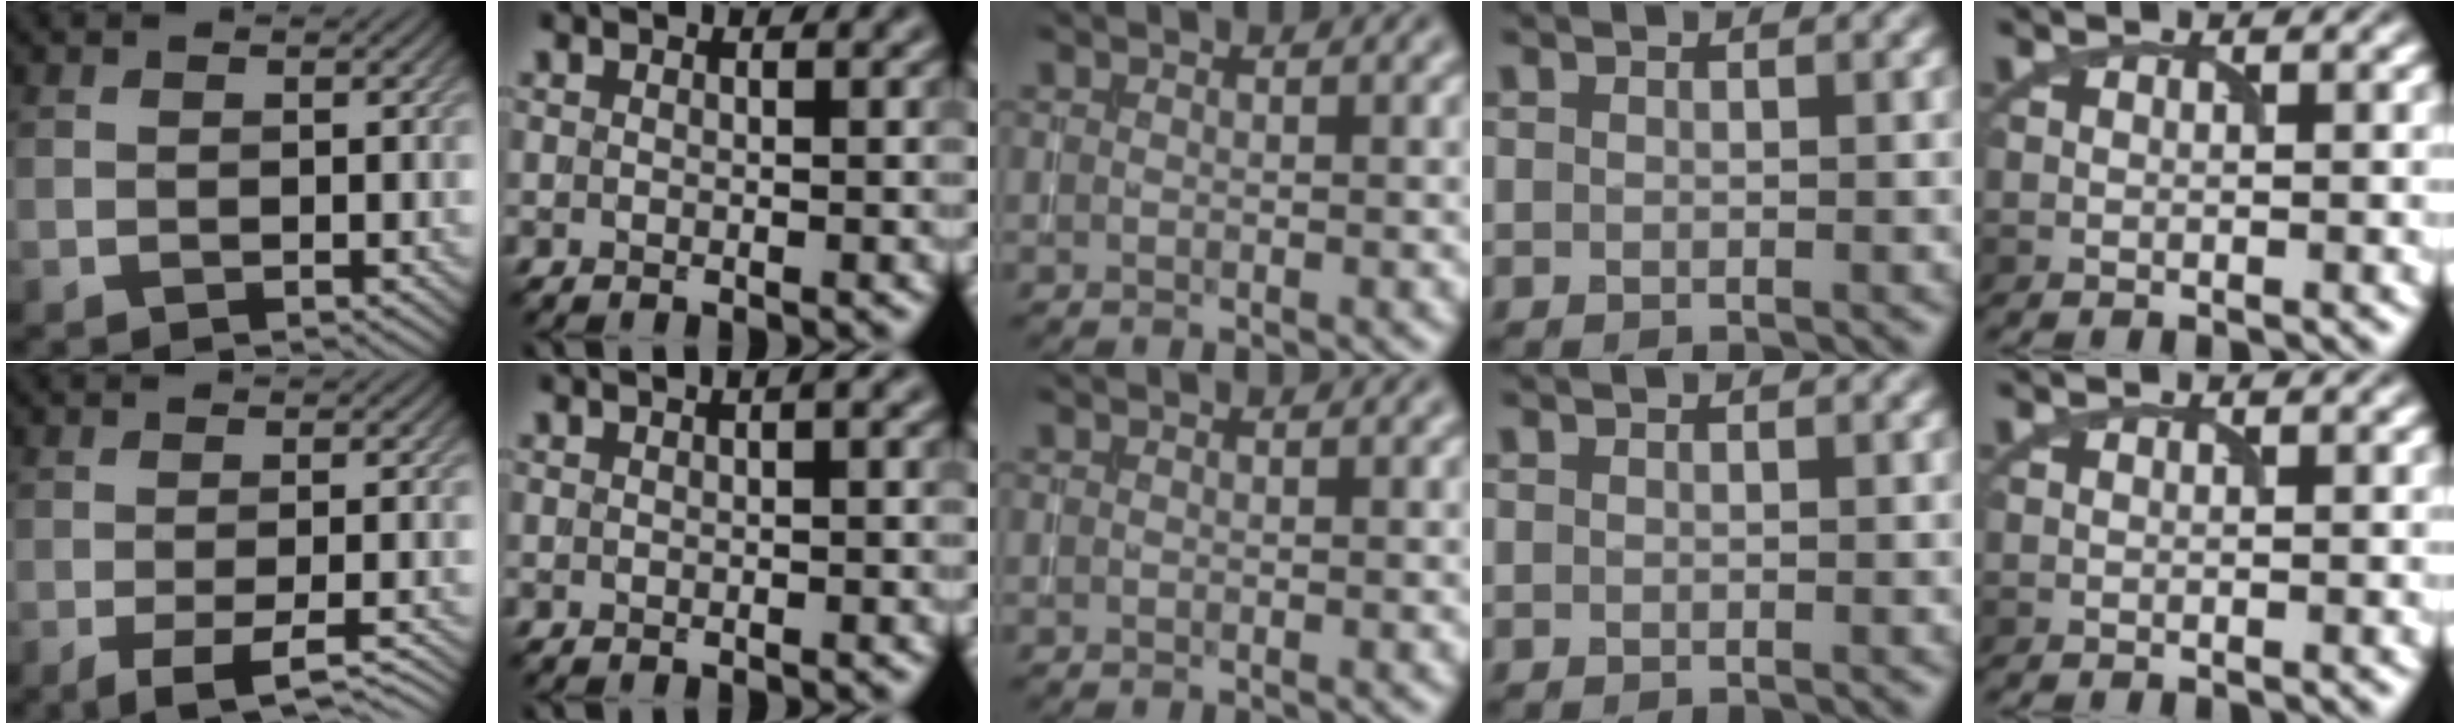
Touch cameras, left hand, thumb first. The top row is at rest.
{"thumb": {"total": 5.9, "force": [-3.1, 1.5, 4.9], "torque": [-0.071, -0.004, -0.043]}, "index": {"total": 0.8, "force": [0.2, 0.1, 0.8], "torque": [-0.011, 0.007, 0.004]}}